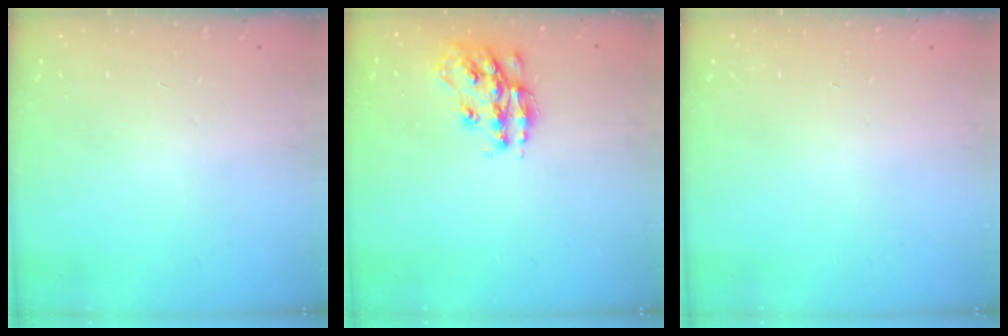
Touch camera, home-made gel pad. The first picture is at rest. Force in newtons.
{"total": 14.2, "press": 14.2, "slide": 0.9}
{"total": 0.0}